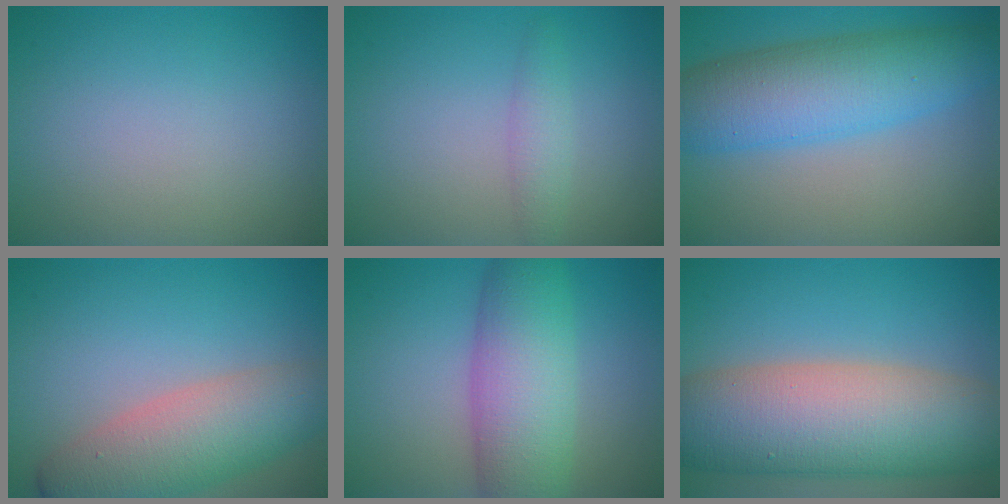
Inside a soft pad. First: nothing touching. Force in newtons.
{"total": 1.7, "press": 1.7, "slide": 0.1}
{"total": 8.6, "press": 8.6, "slide": 0.2}
{"total": 7.5, "press": 7.5, "slide": 0.4}
{"total": 8.2, "press": 8.2, "slide": 0.0}
{"total": 13.4, "press": 13.4, "slide": 0.6}